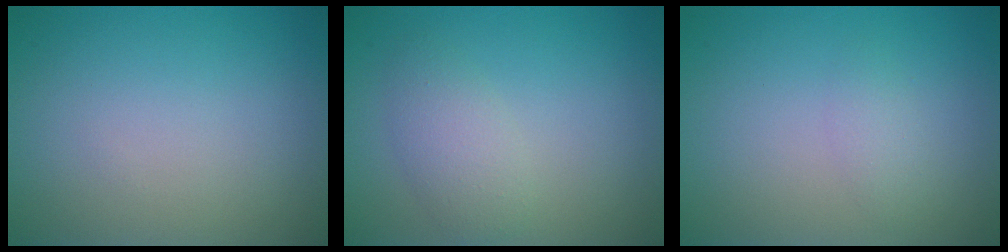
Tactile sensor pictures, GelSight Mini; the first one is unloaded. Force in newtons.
{"total": 2.5, "press": 2.5, "slide": 0.0}
{"total": 1.1, "press": 1.1, "slide": 0.1}